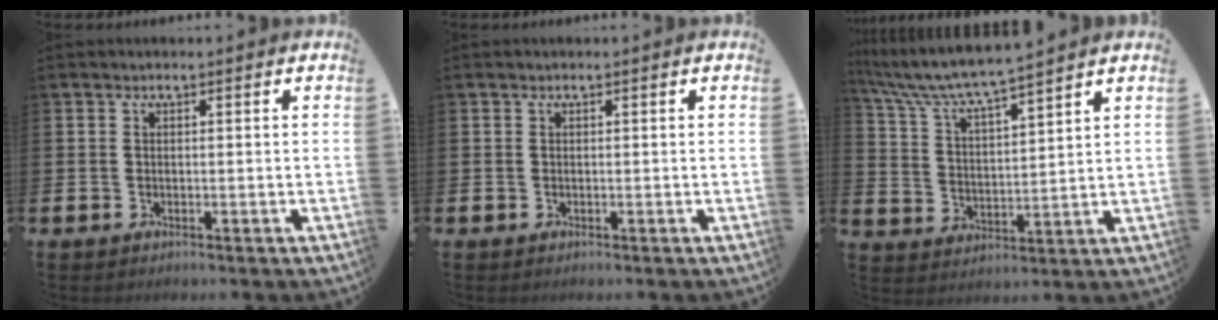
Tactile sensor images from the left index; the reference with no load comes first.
{"total": 0.0}
{"total": 6.7, "force": [6.3, 0.3, 2.3], "torque": [-0.071, -0.043, 0.105]}